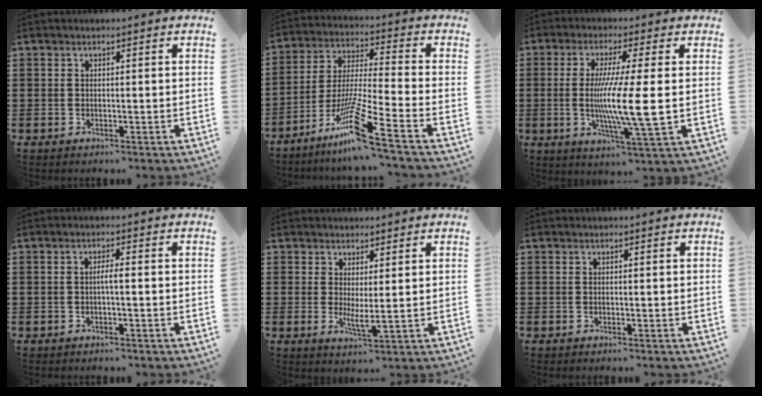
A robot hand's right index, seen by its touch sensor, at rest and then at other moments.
{"total": 11.9, "force": [-7.9, -0.3, 8.8], "torque": [-0.188, -0.016, -0.159]}
{"total": 9.6, "force": [-0.2, 0.0, 9.6], "torque": [-0.177, -0.013, -0.007]}
{"total": 1.7, "force": [-0.3, 0.1, 1.7], "torque": [-0.032, -0.001, -0.007]}
{"total": 2.8, "force": [0.9, 0.2, 2.7], "torque": [-0.052, -0.007, 0.018]}
{"total": 0.0}